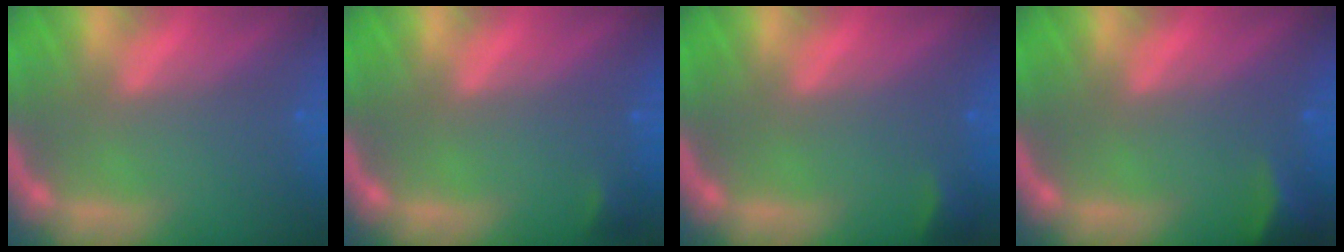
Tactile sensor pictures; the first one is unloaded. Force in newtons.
{"total": 0.9}
{"total": 1.4}
{"total": 2.9}